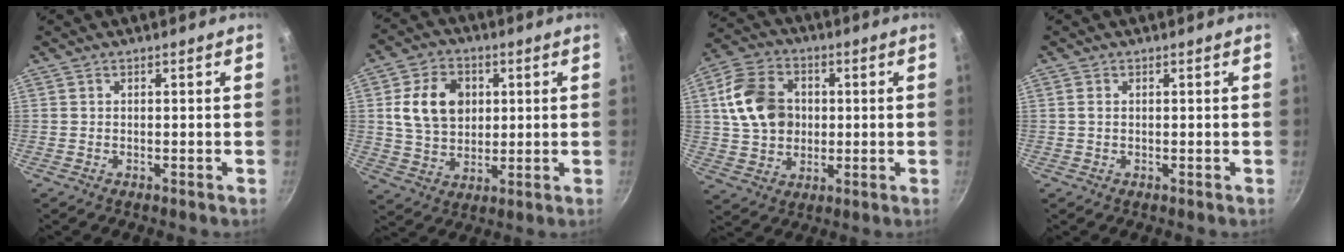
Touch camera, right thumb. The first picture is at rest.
{"total": 12.2, "force": [2.6, 9.4, 7.5], "torque": [-0.109, 0.000, 0.044]}
{"total": 13.9, "force": [2.1, 10.9, 8.4], "torque": [-0.133, 0.009, 0.035]}
{"total": 1.0, "force": [0.2, 0.7, 0.7], "torque": [-0.014, 0.002, 0.003]}